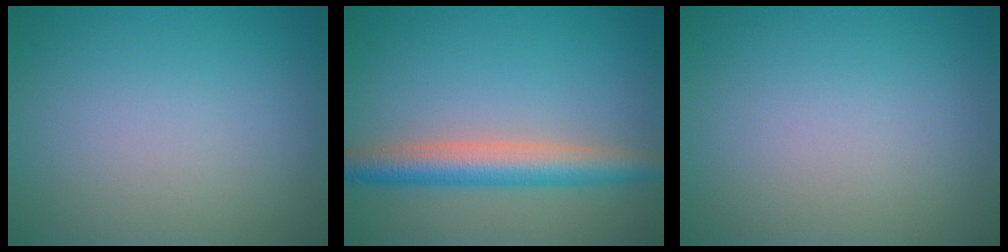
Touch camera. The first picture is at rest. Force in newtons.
{"total": 4.6, "press": 4.6, "slide": 0.1}
{"total": 0.0}